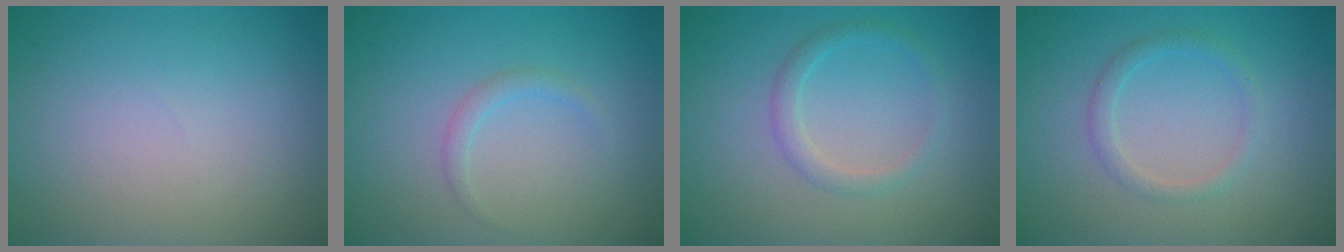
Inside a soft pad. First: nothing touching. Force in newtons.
{"total": 1.1, "press": 1.1, "slide": 0.1}
{"total": 1.7, "press": 1.7, "slide": 0.1}
{"total": 1.6, "press": 1.6, "slide": 0.0}